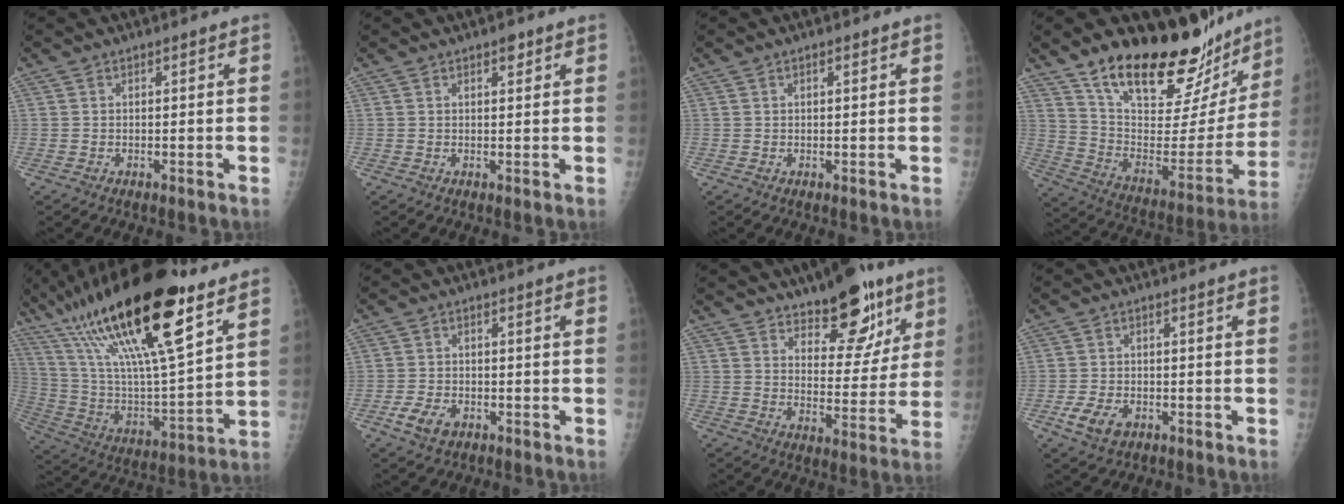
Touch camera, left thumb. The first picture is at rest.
{"total": 1.8, "force": [1.1, 0.8, 1.1], "torque": [-0.008, -0.004, 0.014]}
{"total": 0.9, "force": [0.4, 0.4, 0.7], "torque": [-0.010, 0.001, 0.006]}
{"total": 28.0, "force": [22.4, 10.3, 13.3], "torque": [-0.165, -0.110, 0.342]}
{"total": 29.9, "force": [17.6, 7.5, 23.0], "torque": [-0.421, -0.040, 0.309]}
{"total": 4.8, "force": [-2.4, 3.1, 2.8], "torque": [-0.053, 0.009, -0.042]}
{"total": 14.2, "force": [9.6, 6.3, 8.4], "torque": [-0.065, -0.062, 0.146]}
{"total": 5.4, "force": [-2.5, 3.5, 3.3], "torque": [-0.062, 0.006, -0.041]}